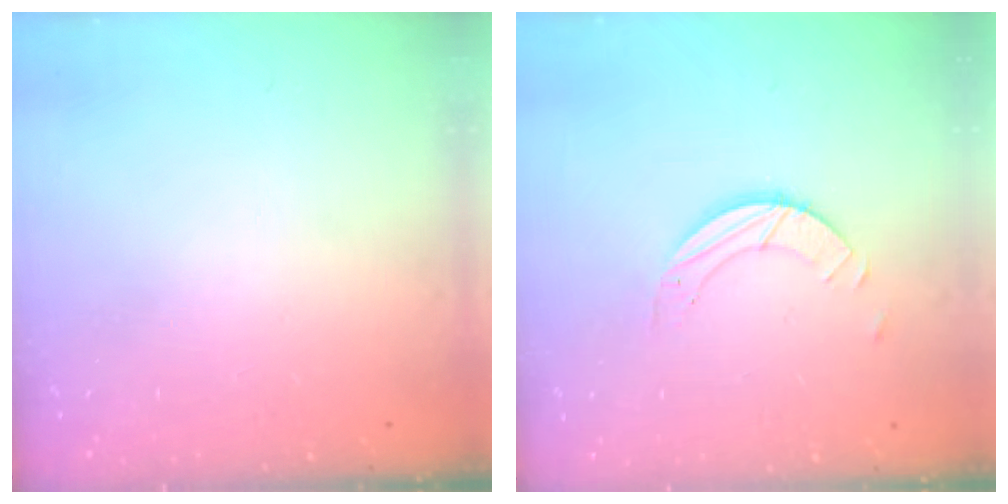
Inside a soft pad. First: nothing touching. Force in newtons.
{"total": 3.2, "press": 3.2, "slide": 0.3}